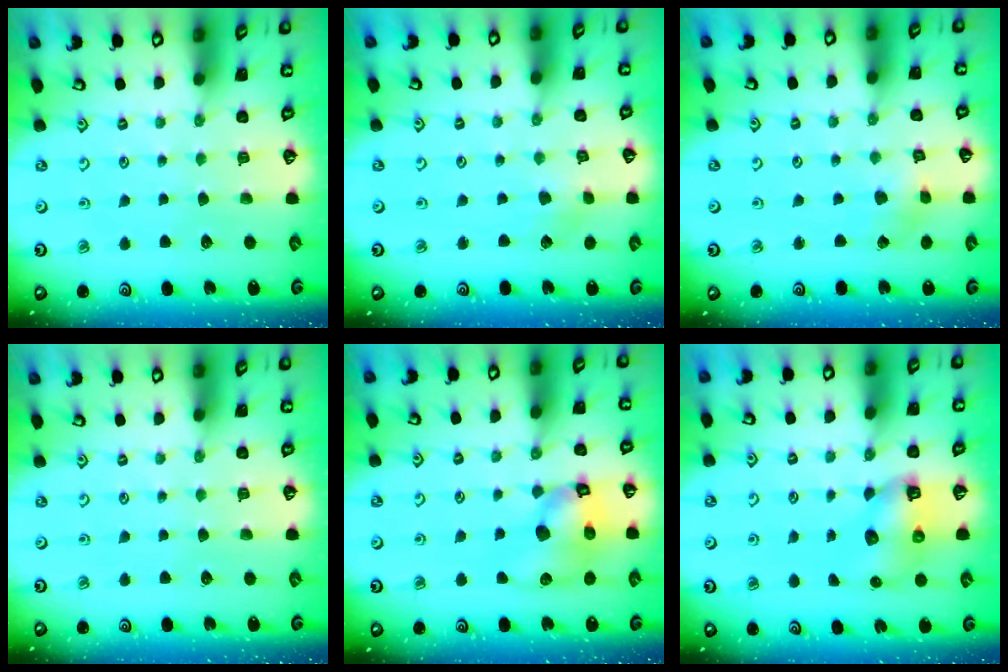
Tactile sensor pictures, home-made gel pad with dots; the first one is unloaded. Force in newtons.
{"total": 3.1, "press": 3.0, "slide": 0.4}
{"total": 2.9, "press": 2.9, "slide": 0.3}
{"total": 0.0}
{"total": 12.3, "press": 12.2, "slide": 1.6}
{"total": 6.8, "press": 6.8, "slide": 0.9}